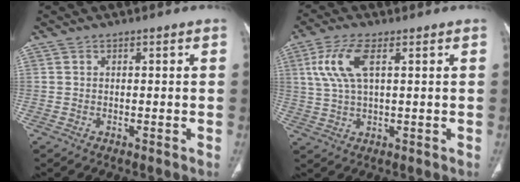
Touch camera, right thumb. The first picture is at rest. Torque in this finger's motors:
{"motor_torque": [-0.63, 0.79, 0.52, -0.47, 0.12]}